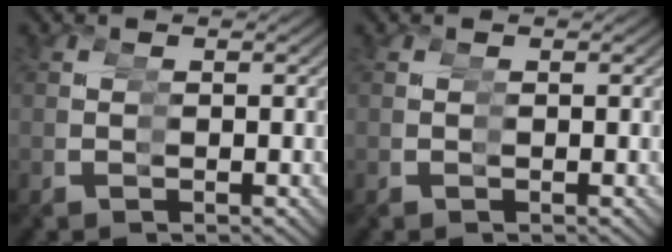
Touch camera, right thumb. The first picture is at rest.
{"total": 0.0}